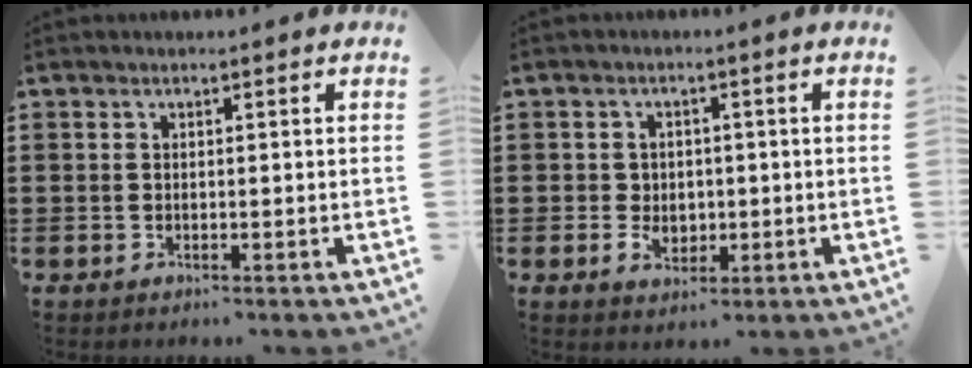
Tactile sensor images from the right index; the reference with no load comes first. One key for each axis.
{"total": 2.9, "fx": -0.3, "fy": 2.7, "fz": 1.0, "tx": -0.022, "ty": 0.006, "tz": -0.012}